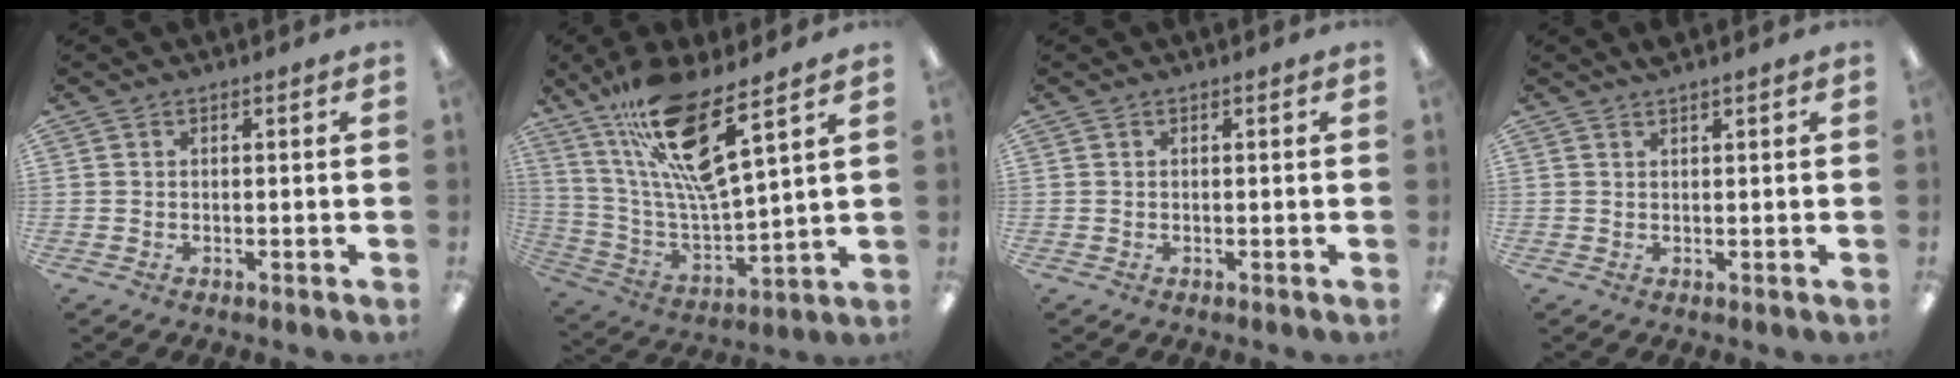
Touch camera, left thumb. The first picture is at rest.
{"total": 19.8, "force": [12.7, 4.5, 14.5], "torque": [-0.275, -0.067, 0.210]}
{"total": 0.0}
{"total": 1.5, "force": [1.3, 0.1, 0.7], "torque": [-0.015, 0.000, 0.023]}